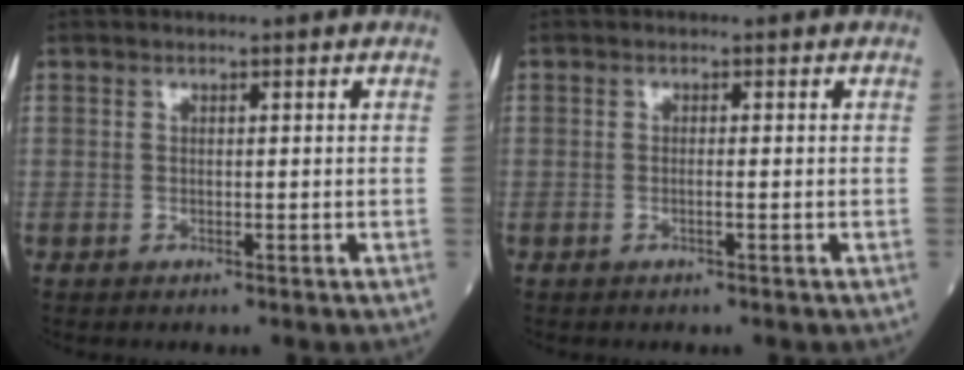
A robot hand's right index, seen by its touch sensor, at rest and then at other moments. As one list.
[{"total": 0.9, "force": [-0.4, -0.1, 0.9], "torque": [-0.016, 0.001, -0.007]}]